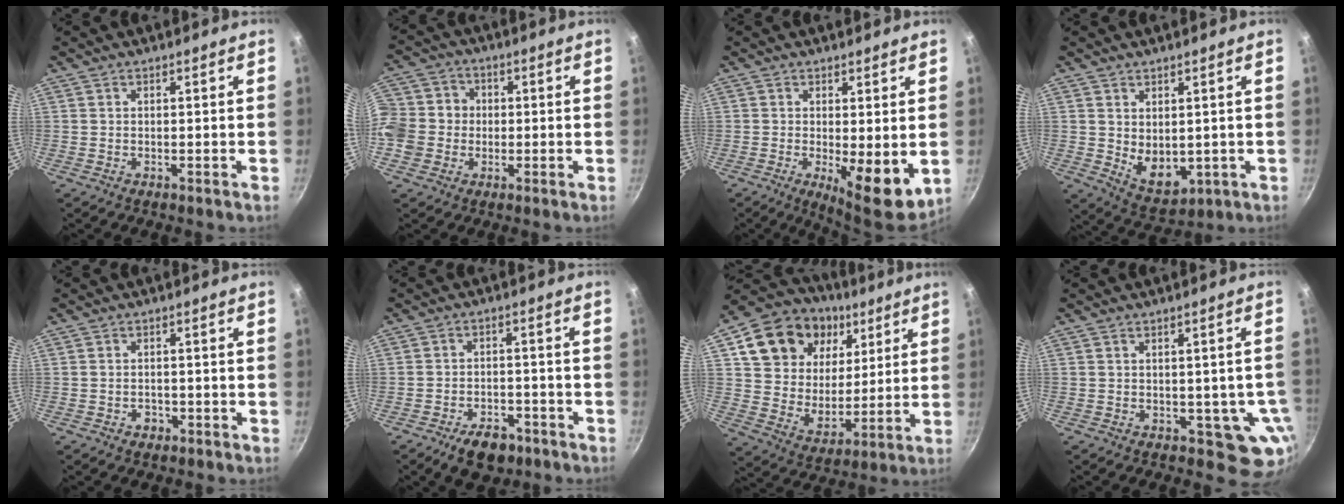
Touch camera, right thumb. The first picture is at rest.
{"total": 12.6, "force": [-1.2, 11.4, 5.1], "torque": [-0.091, 0.031, -0.037]}
{"total": 9.0, "force": [-0.8, 2.9, 8.5], "torque": [-0.104, -0.016, -0.001]}
{"total": 7.1, "force": [0.9, 4.8, 5.2], "torque": [-0.062, -0.022, 0.036]}
{"total": 2.1, "force": [-1.1, 1.6, 0.9], "torque": [-0.007, 0.010, -0.011]}
{"total": 8.1, "force": [-5.1, 4.6, 4.2], "torque": [-0.046, 0.034, -0.069]}
{"total": 21.9, "force": [8.7, 16.4, 11.7], "torque": [-0.177, -0.016, 0.153]}
{"total": 6.9, "force": [-0.9, 4.6, 5.1], "torque": [-0.023, 0.003, -0.006]}